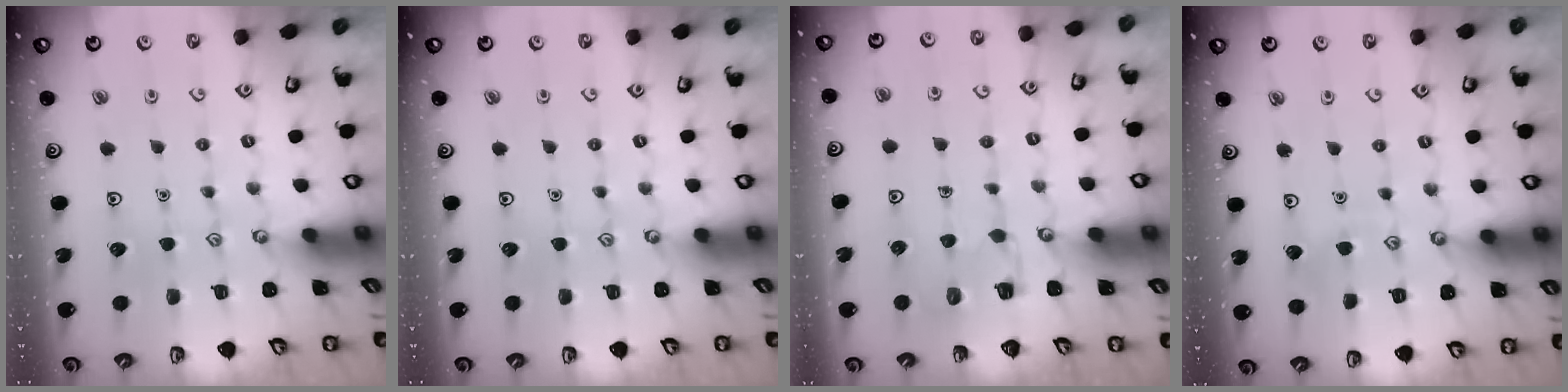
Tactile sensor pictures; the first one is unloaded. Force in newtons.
{"total": 0.0}
{"total": 4.1, "press": 4.1, "slide": 0.2}
{"total": 3.4, "press": 3.3, "slide": 0.3}